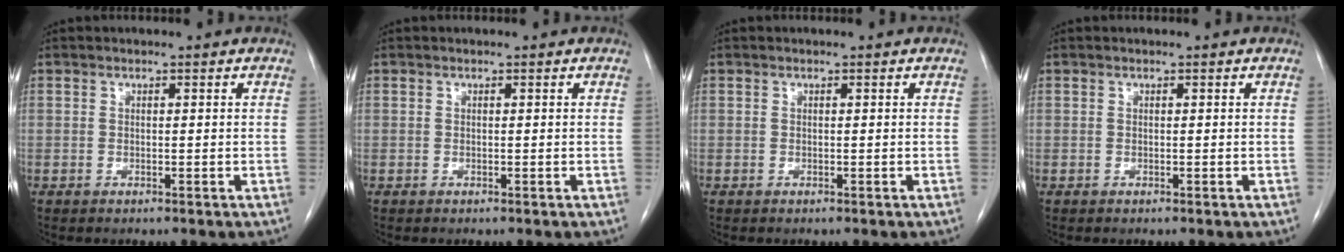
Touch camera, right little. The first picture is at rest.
{"total": 0.0}
{"total": 0.0}
{"total": 0.0}